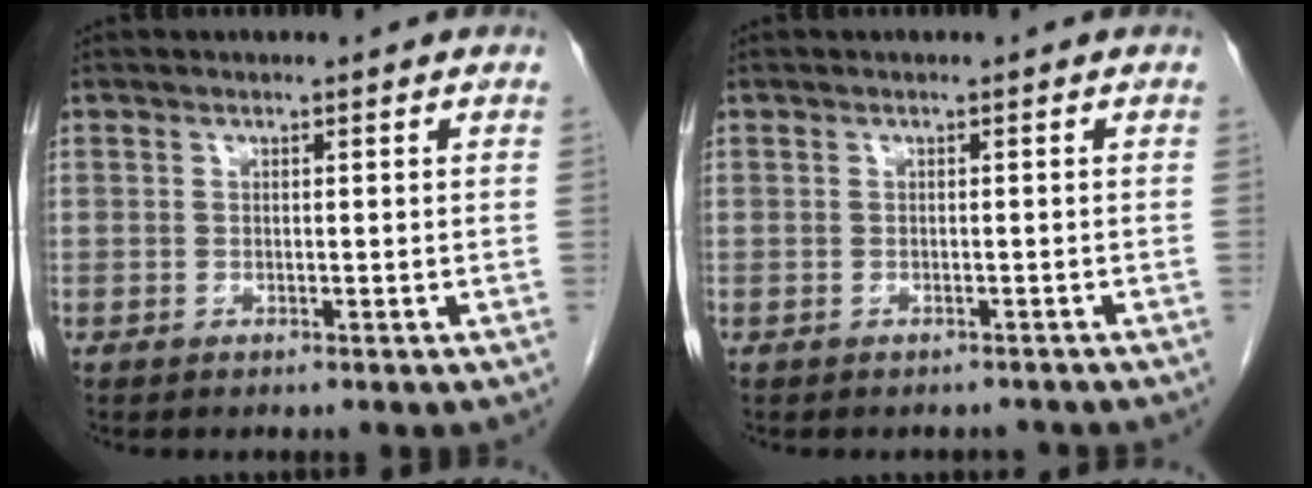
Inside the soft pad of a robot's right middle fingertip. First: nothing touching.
{"total": 2.0, "force": [-1.8, 0.8, 0.0], "torque": [0.000, 0.000, -0.025]}